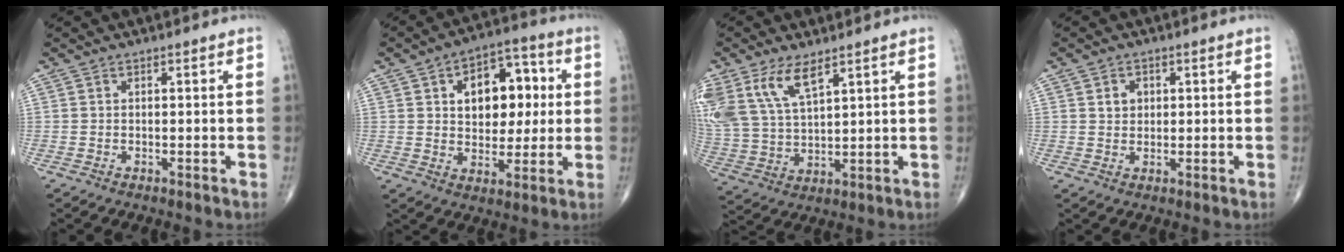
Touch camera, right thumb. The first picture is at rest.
{"total": 14.1, "force": [3.0, 9.1, 10.4], "torque": [-0.102, 0.011, 0.044]}
{"total": 13.0, "force": [7.3, 5.9, 9.0], "torque": [-0.189, -0.017, 0.156]}
{"total": 2.8, "force": [0.8, 2.3, 1.4], "torque": [-0.010, -0.002, 0.014]}